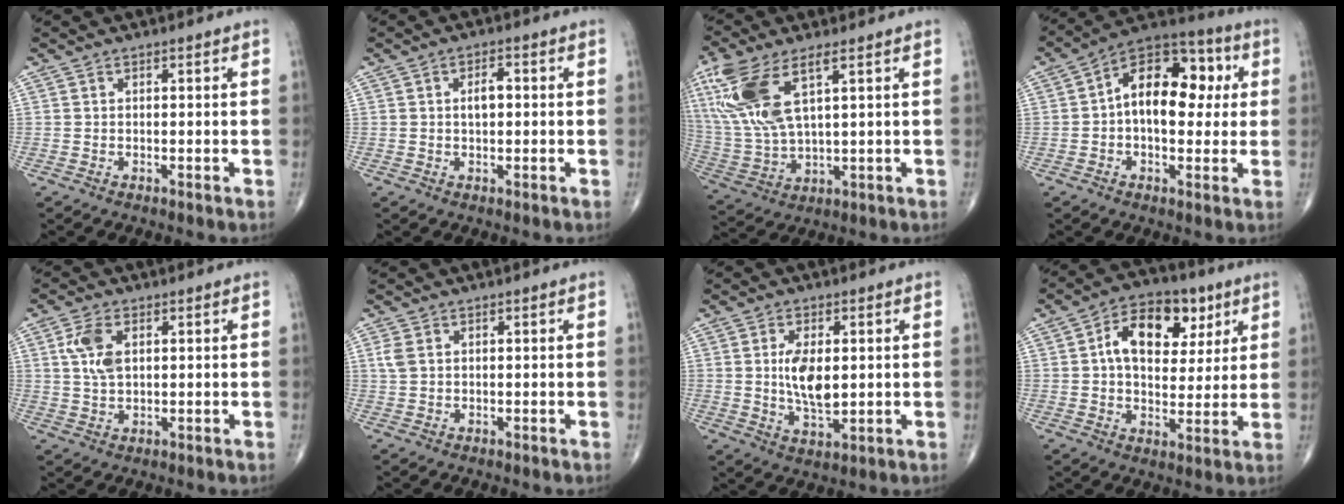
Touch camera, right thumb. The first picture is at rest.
{"total": 3.1, "force": [0.3, 1.6, 2.6], "torque": [-0.043, 0.007, 0.002]}
{"total": 15.9, "force": [6.2, 6.1, 13.3], "torque": [-0.311, -0.014, 0.130]}
{"total": 16.4, "force": [2.0, 9.8, 12.9], "torque": [-0.163, 0.034, 0.021]}
{"total": 6.1, "force": [1.7, 3.4, 4.8], "torque": [-0.103, -0.002, 0.034]}
{"total": 2.2, "force": [0.7, 1.5, 1.5], "torque": [-0.043, 0.006, 0.017]}
{"total": 8.3, "force": [1.0, 4.0, 7.2], "torque": [-0.126, -0.017, 0.022]}
{"total": 14.7, "force": [4.8, 9.4, 10.2], "torque": [-0.127, 0.001, 0.072]}